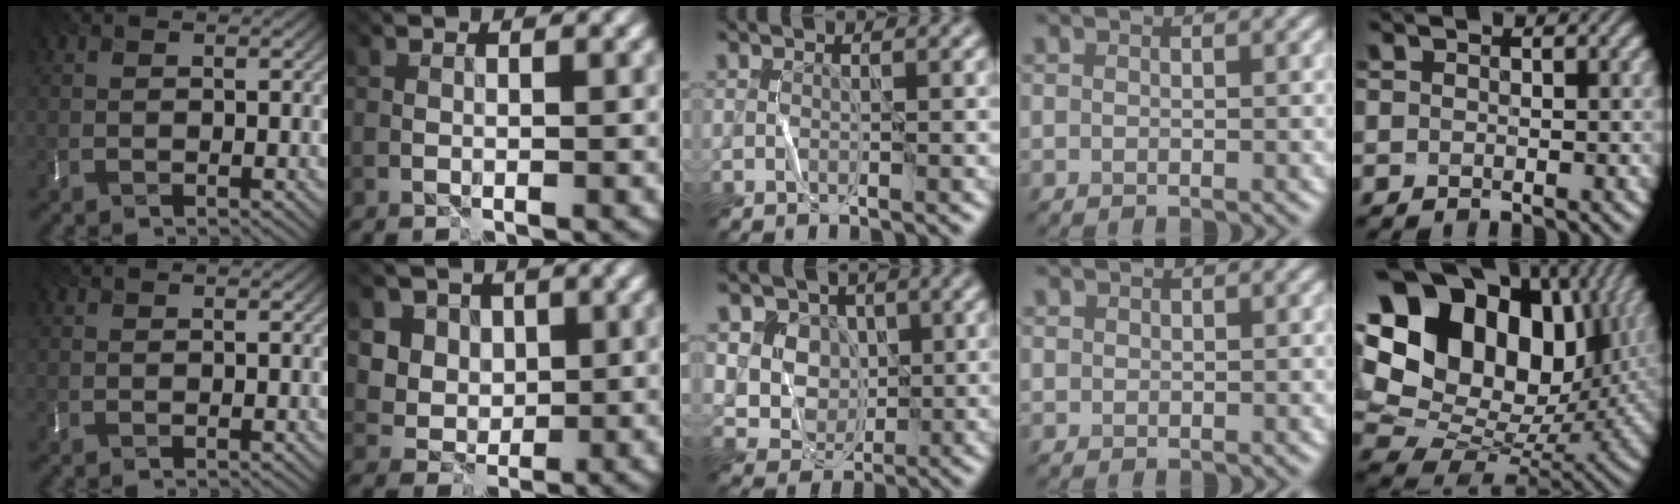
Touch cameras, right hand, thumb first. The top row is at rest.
{"index": {"total": 5.6, "force": [2.7, 4.7, 1.4], "torque": [-0.033, -0.002, 0.046]}, "middle": {"total": 4.9, "force": [2.1, 4.2, 1.2], "torque": [-0.040, 0.015, 0.039]}, "ring": {"total": 1.1, "force": [-0.1, -0.7, -0.9], "torque": [-0.007, -0.004, 0.010]}, "little": {"total": 22.7, "force": [8.7, 16.2, 13.3], "torque": [-0.335, 0.066, 0.169]}}